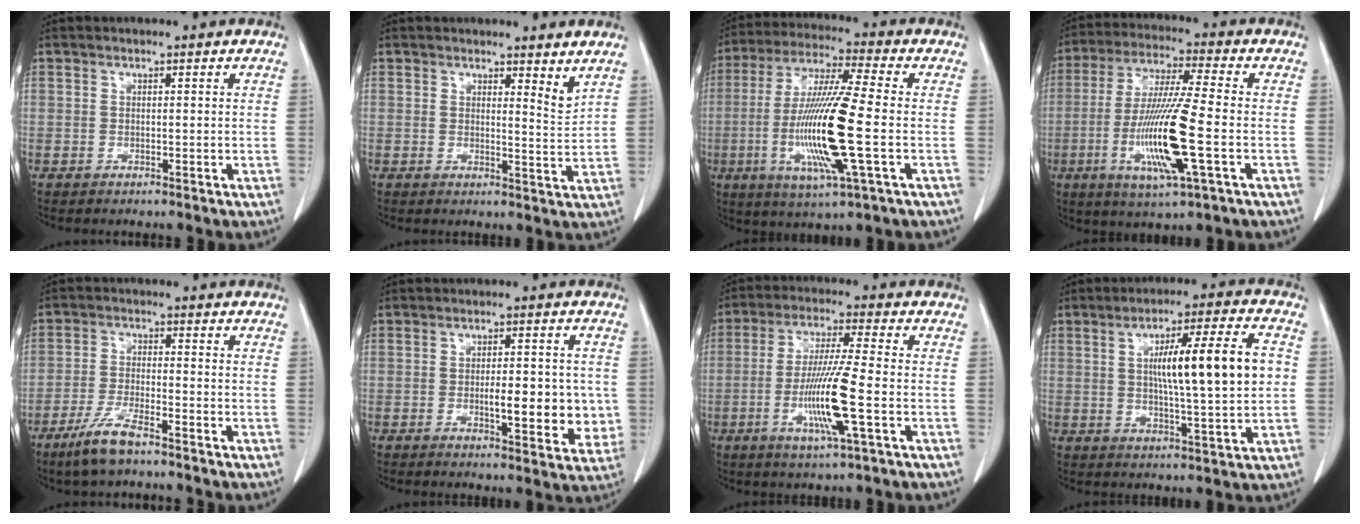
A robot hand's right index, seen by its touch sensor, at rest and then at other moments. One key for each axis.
{"total": 3.1, "fx": 2.5, "fy": 0.4, "fz": 1.8, "tx": -0.028, "ty": -0.025, "tz": 0.032}
{"total": 16.4, "fx": -3.1, "fy": 0.5, "fz": 16.1, "tx": -0.329, "ty": -0.016, "tz": -0.062}
{"total": 14.7, "fx": -3.6, "fy": 0.4, "fz": 14.2, "tx": -0.288, "ty": -0.020, "tz": -0.070}
{"total": 6.6, "fx": -4.7, "fy": 0.8, "fz": 4.5, "tx": -0.099, "ty": -0.012, "tz": -0.091}
{"total": 8.4, "fx": -1.0, "fy": 2.9, "fz": 7.9, "tx": -0.100, "ty": -0.003, "tz": -0.006}
{"total": 11.3, "fx": -3.0, "fy": -0.3, "fz": 10.9, "tx": -0.216, "ty": -0.016, "tz": -0.061}
{"total": 13.6, "fx": 1.5, "fy": 0.7, "fz": 13.5, "tx": -0.213, "ty": 0.010, "tz": 0.024}